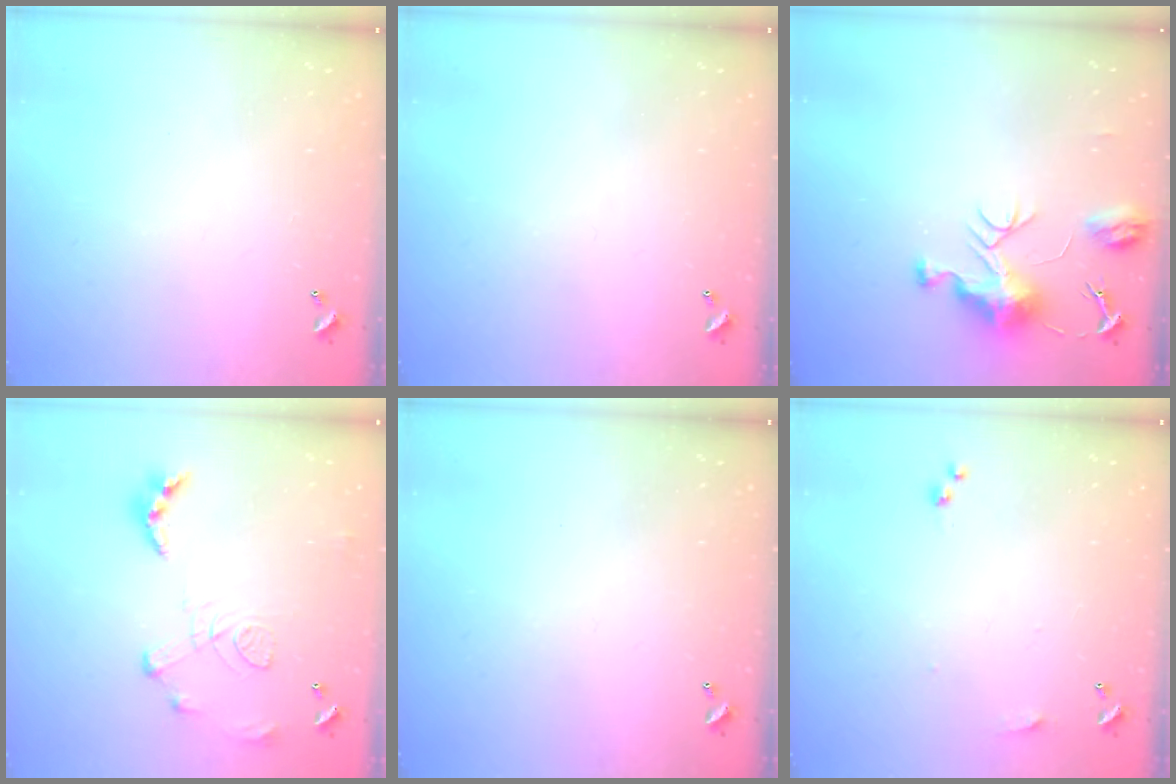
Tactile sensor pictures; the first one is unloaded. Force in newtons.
{"total": 0.0}
{"total": 9.1, "press": 9.1, "slide": 0.7}
{"total": 11.4, "press": 11.3, "slide": 1.0}
{"total": 0.0}
{"total": 5.1, "press": 5.0, "slide": 0.7}